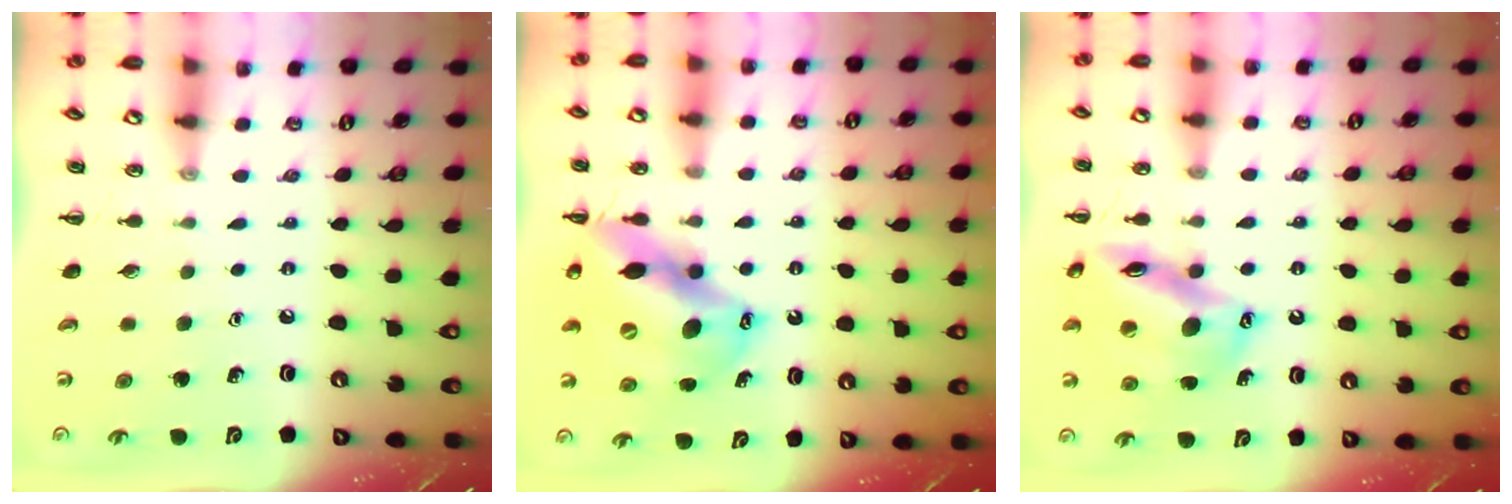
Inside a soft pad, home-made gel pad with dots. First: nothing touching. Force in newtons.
{"total": 18.4, "press": 17.6, "slide": 5.3}
{"total": 16.5, "press": 16.1, "slide": 3.4}